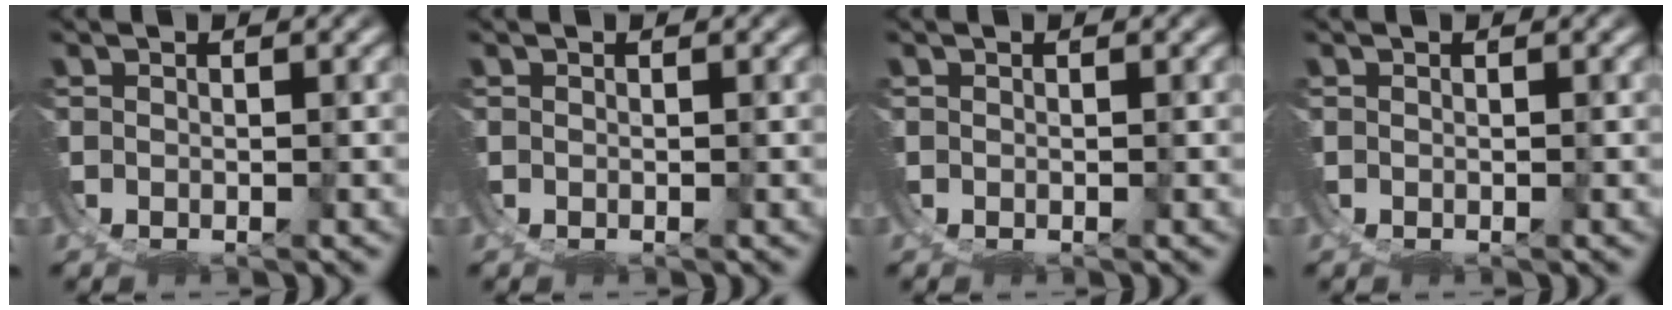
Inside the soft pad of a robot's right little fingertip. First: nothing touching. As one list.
[{"total": 0.0}, {"total": 0.0}, {"total": 0.0}]